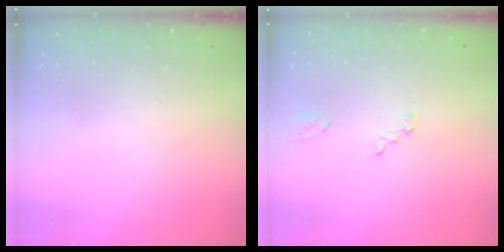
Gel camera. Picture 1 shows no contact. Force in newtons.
{"total": 2.1, "press": 2.0, "slide": 0.2}